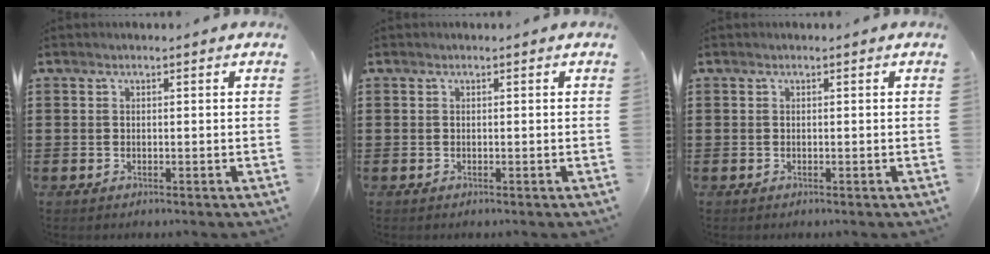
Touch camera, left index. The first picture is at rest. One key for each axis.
{"total": 0.0}
{"total": 0.0}